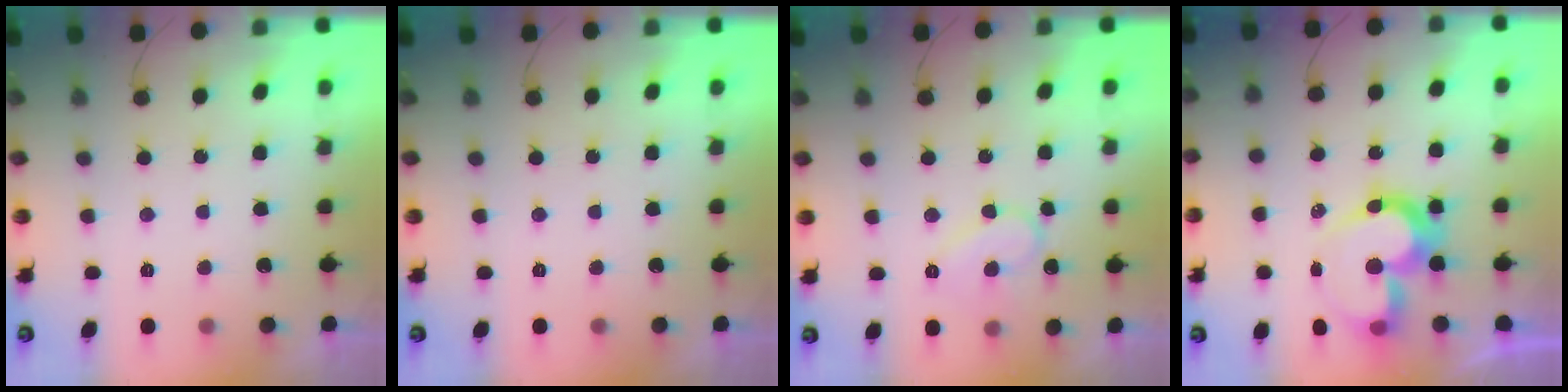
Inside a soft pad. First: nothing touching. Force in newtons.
{"total": 0.0}
{"total": 9.7, "press": 9.7, "slide": 0.9}
{"total": 12.2, "press": 12.1, "slide": 1.4}